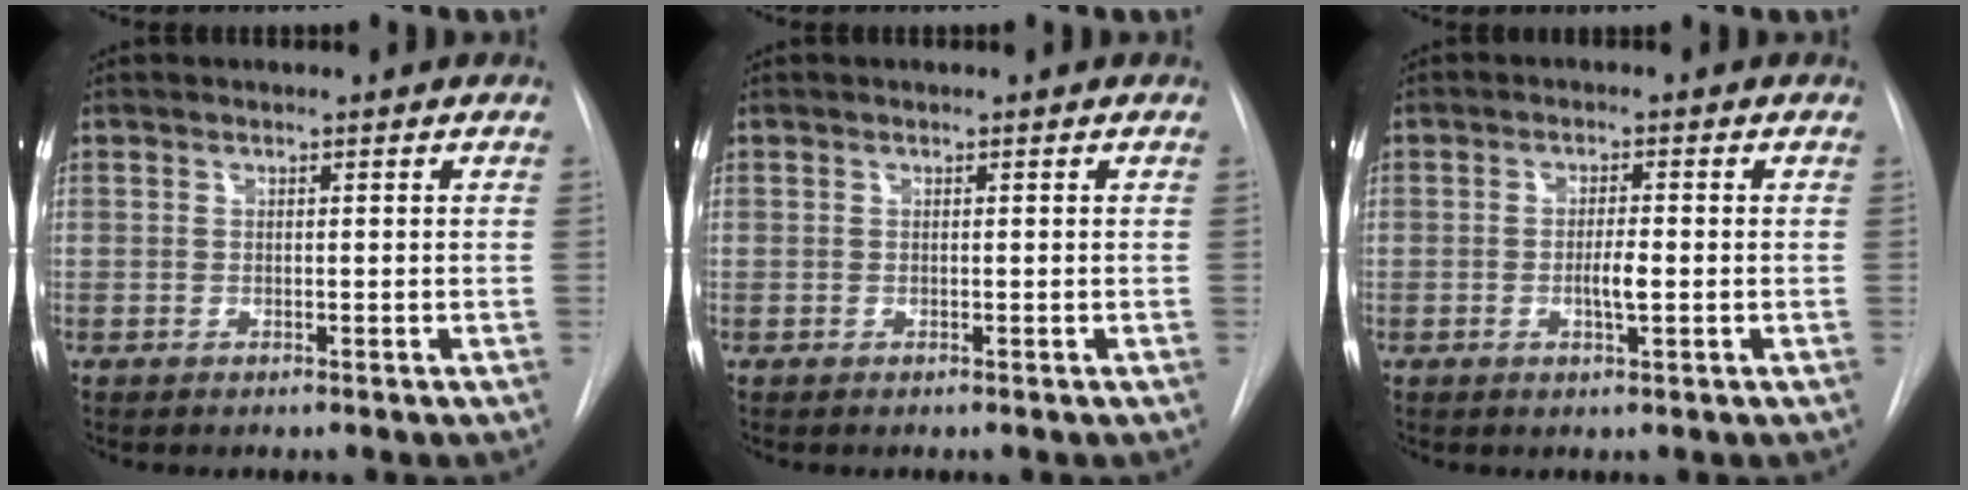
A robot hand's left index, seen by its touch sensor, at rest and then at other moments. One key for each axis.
{"total": 0.0}
{"total": 2.9, "fx": -1.0, "fy": 0.4, "fz": 2.7, "tx": -0.049, "ty": -0.006, "tz": -0.015}